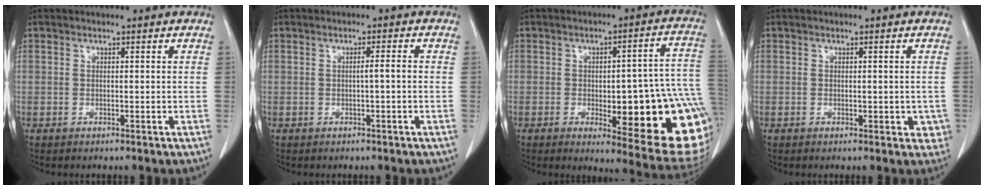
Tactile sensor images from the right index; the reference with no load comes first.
{"total": 1.4, "force": [-0.3, -0.1, 1.4], "torque": [-0.021, 0.002, -0.003]}
{"total": 23.0, "force": [-4.8, 5.2, 21.9], "torque": [-0.183, 0.014, -0.040]}
{"total": 2.9, "force": [-0.5, 1.9, 2.2], "torque": [-0.006, 0.004, -0.002]}